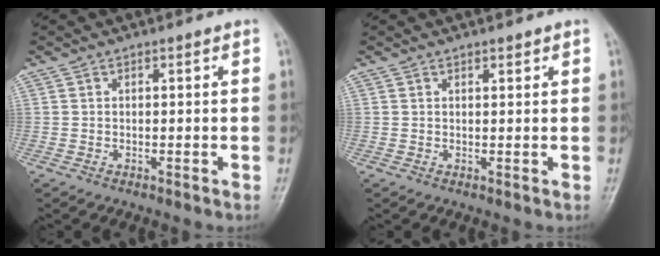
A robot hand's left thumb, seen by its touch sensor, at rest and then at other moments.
{"total": 1.0, "force": [0.8, 0.3, 0.5], "torque": [-0.007, -0.004, 0.012]}